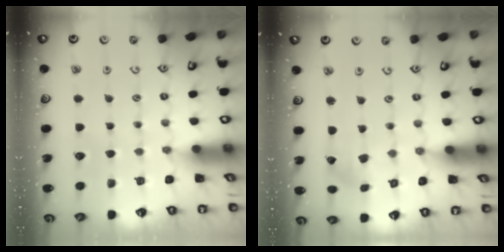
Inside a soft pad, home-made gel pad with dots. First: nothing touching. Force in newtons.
{"total": 1.0, "press": 1.0, "slide": 0.2}